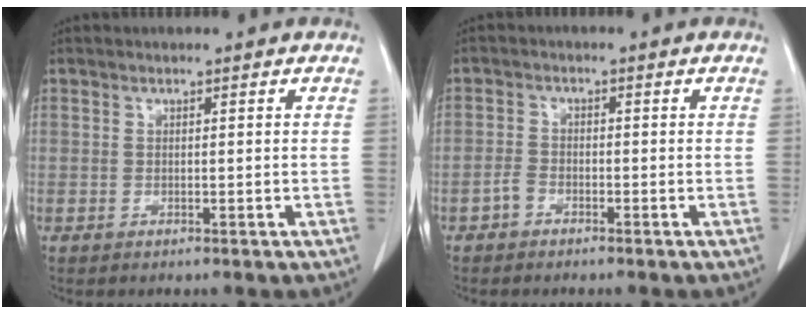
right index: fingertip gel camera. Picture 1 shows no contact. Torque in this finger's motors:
{"motor_torque": [0.01, -0.17, 0.05, -0.06]}